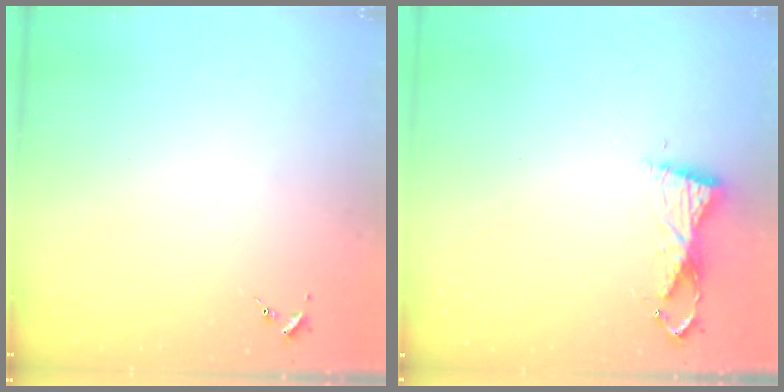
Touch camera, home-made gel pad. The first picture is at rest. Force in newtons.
{"total": 6.2, "press": 6.1, "slide": 0.6}